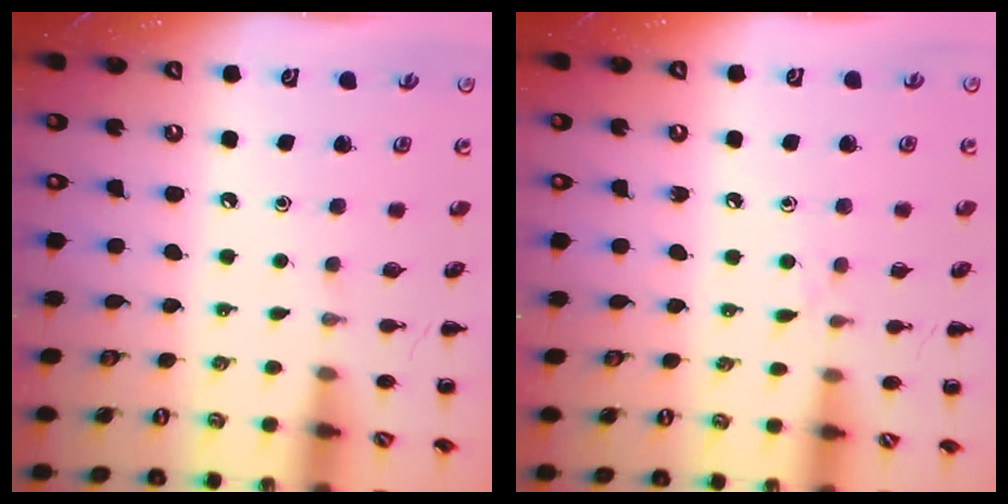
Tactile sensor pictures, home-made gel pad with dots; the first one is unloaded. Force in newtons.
{"total": 4.3, "press": 4.0, "slide": 1.7}